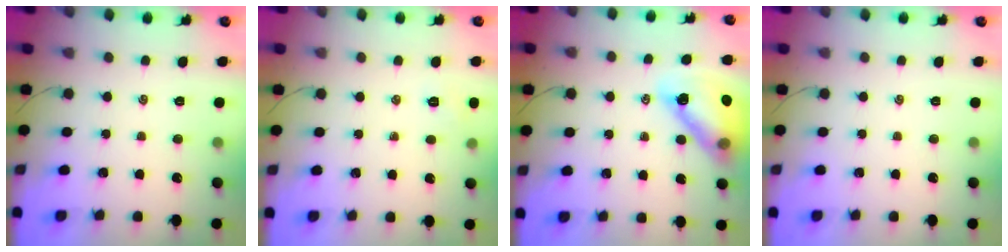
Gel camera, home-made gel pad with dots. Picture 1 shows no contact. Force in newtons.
{"total": 3.8, "press": 3.7, "slide": 0.8}
{"total": 17.3, "press": 16.7, "slide": 4.6}
{"total": 0.0}